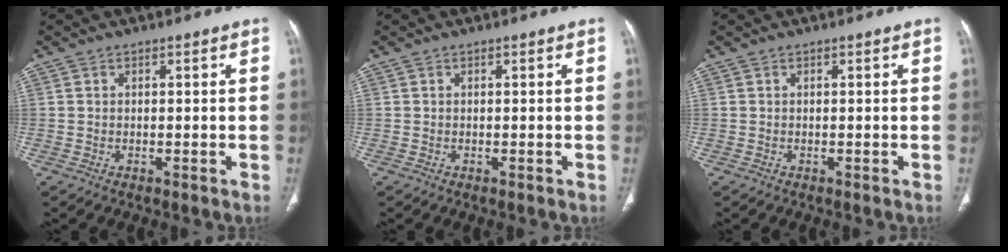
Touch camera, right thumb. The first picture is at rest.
{"total": 0.0}
{"total": 0.0}